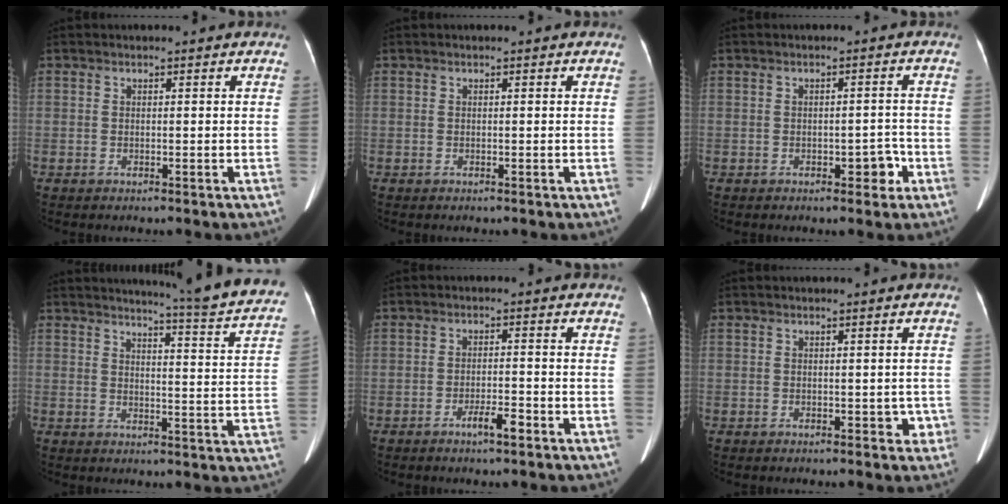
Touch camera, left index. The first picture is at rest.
{"total": 0.0}
{"total": 3.0, "force": [-1.5, 1.5, 2.1], "torque": [-0.019, 0.008, -0.017]}
{"total": 16.6, "force": [15.5, -1.0, 5.9], "torque": [-0.078, -0.095, 0.165]}
{"total": 3.1, "force": [-2.0, 0.4, 2.4], "torque": [-0.041, 0.000, -0.035]}
{"total": 1.8, "force": [-0.6, 1.4, 1.1], "torque": [-0.005, 0.008, -0.005]}